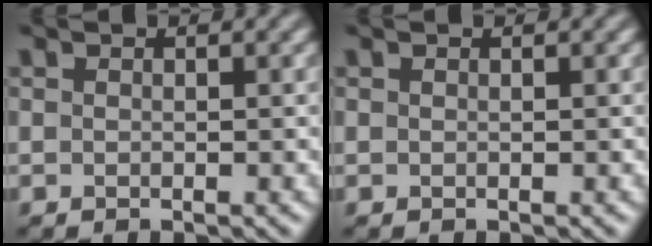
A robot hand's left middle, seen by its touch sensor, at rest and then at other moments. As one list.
[{"total": 0.0}]